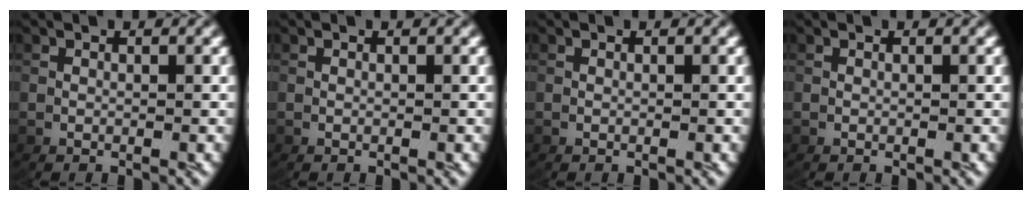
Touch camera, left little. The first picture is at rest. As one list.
[{"total": 0.0}, {"total": 0.0}, {"total": 0.0}]